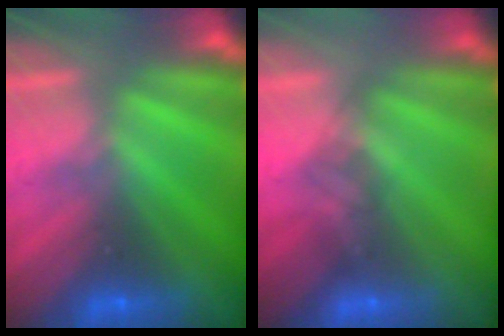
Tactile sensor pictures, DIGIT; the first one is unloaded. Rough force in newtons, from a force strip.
{"total": 1.6}